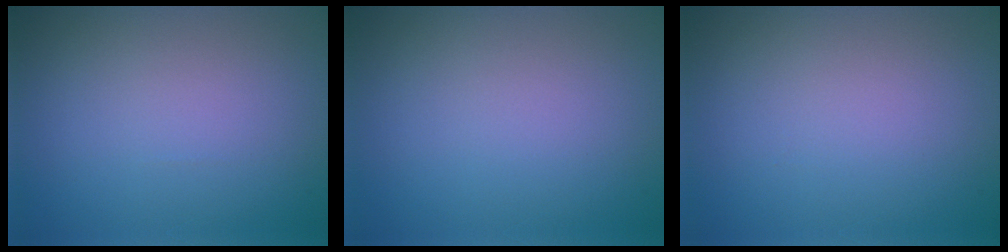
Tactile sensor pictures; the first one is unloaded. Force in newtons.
{"total": 0.0}
{"total": 0.0}